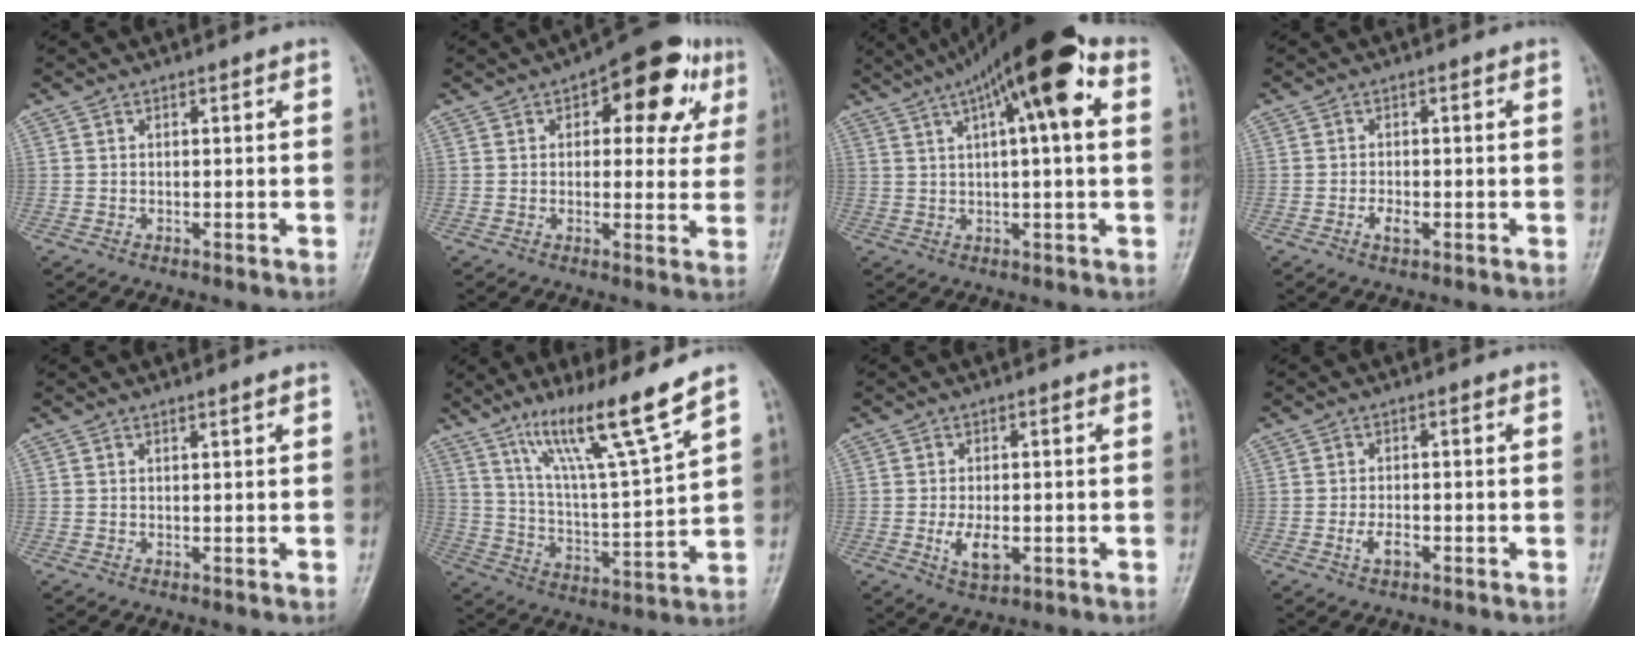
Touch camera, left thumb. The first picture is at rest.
{"total": 14.4, "force": [5.7, 7.4, 11.0], "torque": [-0.083, 0.006, 0.065]}
{"total": 16.9, "force": [6.6, 4.3, 15.0], "torque": [-0.234, 0.031, 0.097]}
{"total": 2.2, "force": [-0.9, 1.1, 1.7], "torque": [-0.030, 0.003, -0.015]}
{"total": 0.5, "force": [0.4, -0.1, 0.3], "torque": [-0.011, -0.005, 0.011]}
{"total": 14.6, "force": [10.2, 0.0, 10.5], "torque": [-0.180, -0.062, 0.186]}
{"total": 5.0, "force": [-1.1, 2.6, 4.1], "torque": [-0.073, -0.006, -0.015]}
{"total": 2.8, "force": [-1.2, 1.4, 2.1], "torque": [-0.041, 0.007, -0.021]}